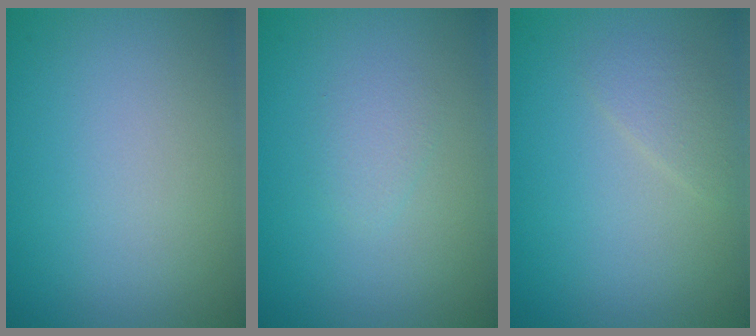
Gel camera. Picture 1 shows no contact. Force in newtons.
{"total": 1.1, "press": 1.1, "slide": 0.1}
{"total": 1.3, "press": 1.3, "slide": 0.1}